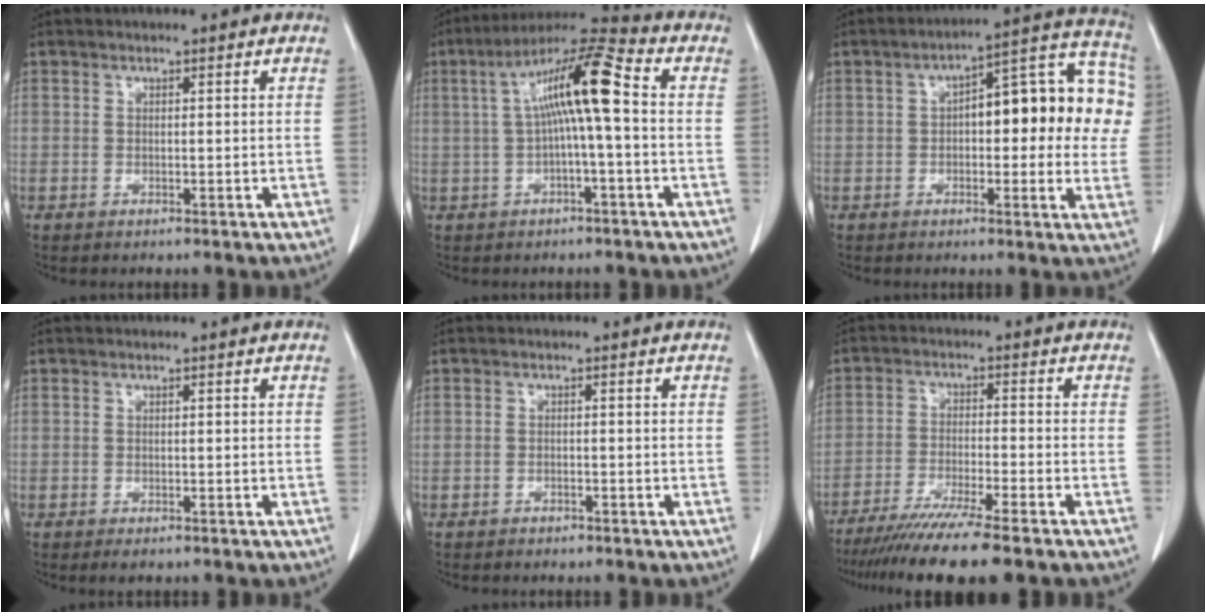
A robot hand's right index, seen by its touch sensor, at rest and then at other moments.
{"total": 10.8, "force": [0.8, 0.6, 10.8], "torque": [-0.195, 0.035, 0.009]}
{"total": 17.6, "force": [1.8, 6.0, 16.5], "torque": [-0.212, 0.050, 0.020]}
{"total": 1.1, "force": [-0.6, 0.5, 0.7], "torque": [-0.006, 0.000, -0.006]}
{"total": 0.9, "force": [-0.7, 0.5, 0.2], "torque": [-0.005, 0.001, -0.010]}
{"total": 11.6, "force": [-9.4, -1.1, 6.8], "torque": [-0.099, -0.033, -0.150]}